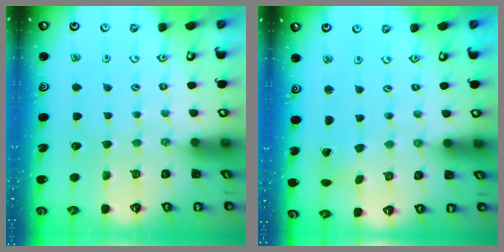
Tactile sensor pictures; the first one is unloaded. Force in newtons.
{"total": 0.0}